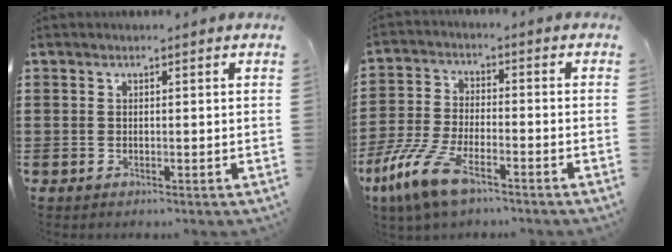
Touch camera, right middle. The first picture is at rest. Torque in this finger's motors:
{"motor_torque": [1.83, -0.30, 0.47, 0.21]}